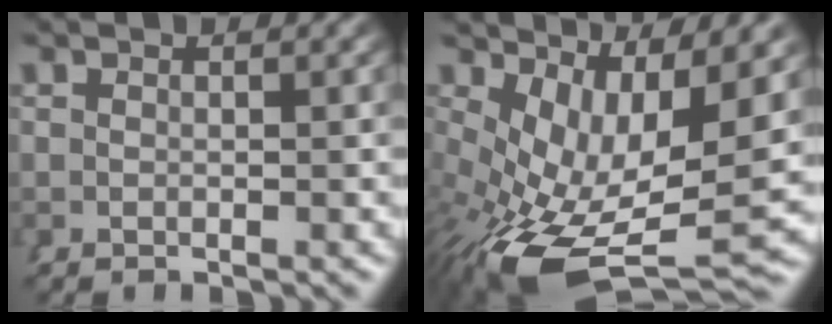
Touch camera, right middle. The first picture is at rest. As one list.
[{"total": 11.7, "force": [-2.2, 5.7, 9.9], "torque": [-0.173, -0.051, -0.005]}]